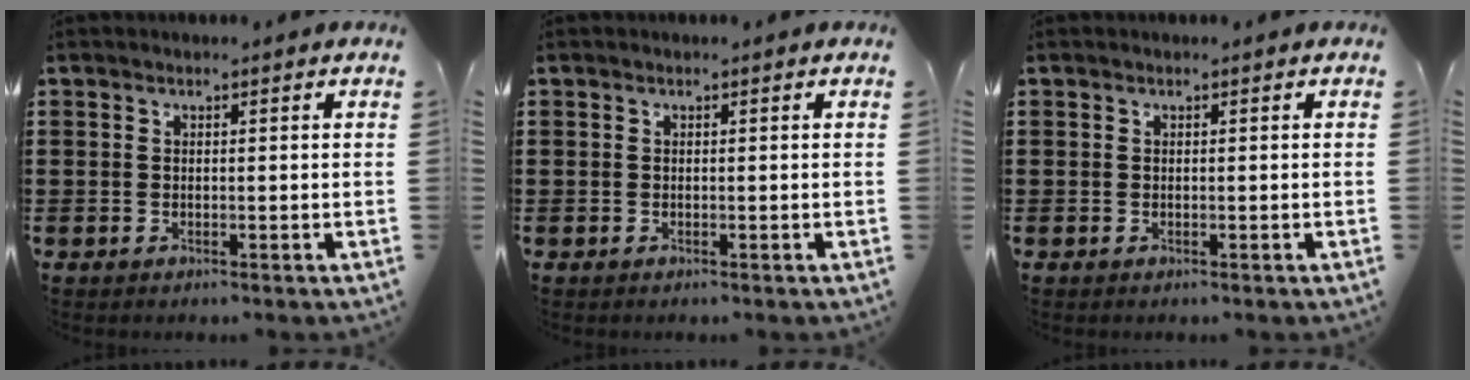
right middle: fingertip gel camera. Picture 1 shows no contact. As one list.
[{"total": 0.0}, {"total": 0.0}]